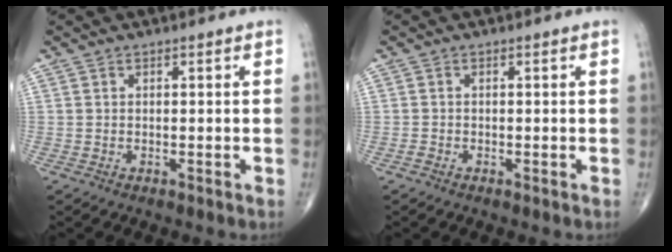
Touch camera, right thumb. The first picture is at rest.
{"total": 0.6, "force": [-0.4, 0.2, 0.4], "torque": [-0.011, -0.002, -0.012]}